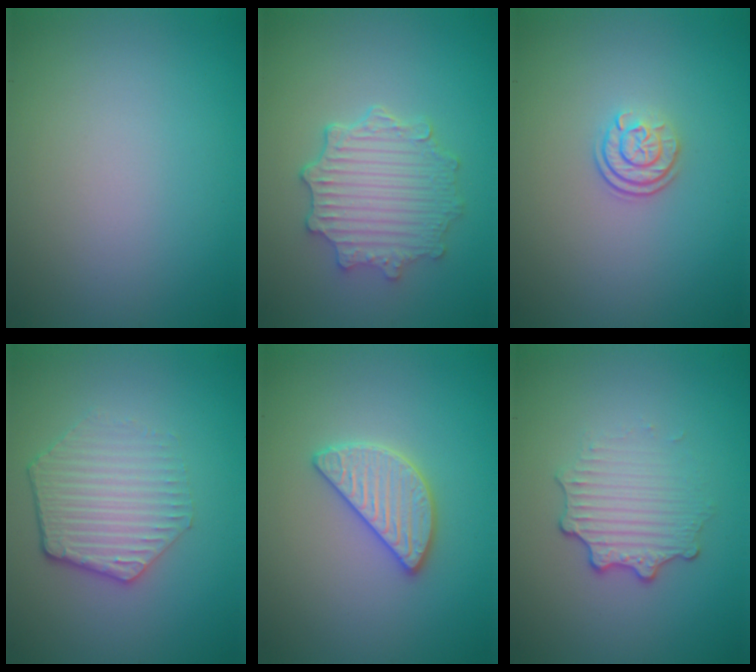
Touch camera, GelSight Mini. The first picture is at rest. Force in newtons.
{"total": 4.9, "press": 4.0, "slide": 2.8}
{"total": 2.4, "press": 1.8, "slide": 1.5}
{"total": 4.1, "press": 3.3, "slide": 2.5}
{"total": 3.0, "press": 3.0, "slide": 0.2}
{"total": 3.4, "press": 2.7, "slide": 2.0}